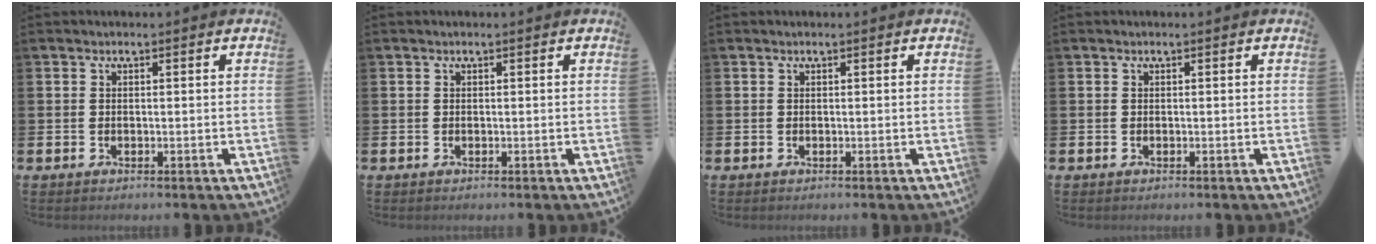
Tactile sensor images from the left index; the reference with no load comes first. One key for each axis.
{"total": 0.0}
{"total": 0.0}
{"total": 0.0}